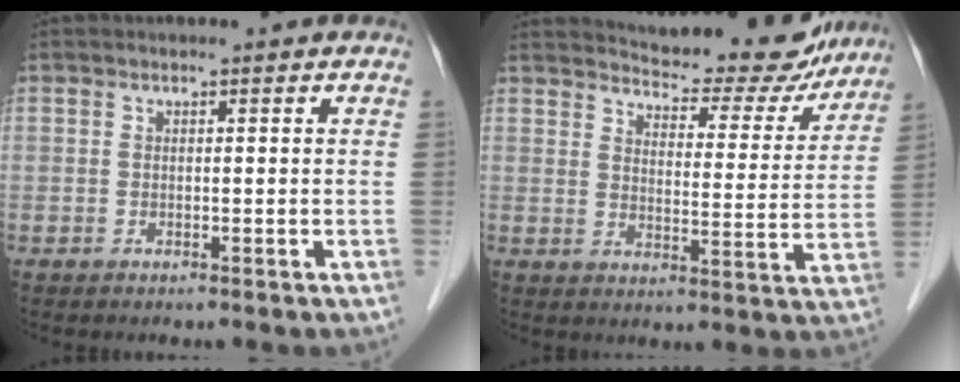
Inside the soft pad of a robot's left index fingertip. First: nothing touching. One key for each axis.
{"total": 16.2, "fx": 15.1, "fy": 3.9, "fz": 4.1, "tx": -0.041, "ty": -0.024, "tz": 0.180}